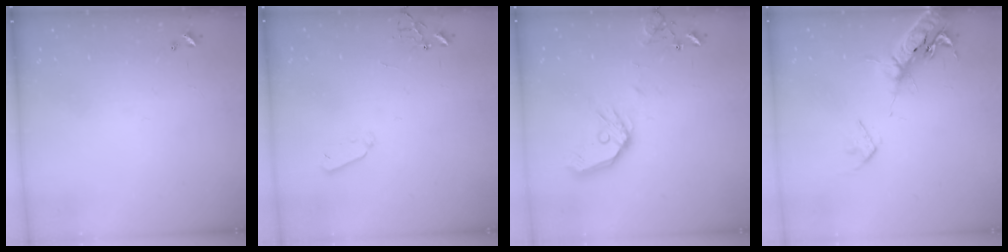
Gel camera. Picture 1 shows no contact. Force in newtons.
{"total": 4.2, "press": 4.2, "slide": 0.7}
{"total": 13.4, "press": 13.2, "slide": 2.1}
{"total": 18.4, "press": 17.9, "slide": 4.4}